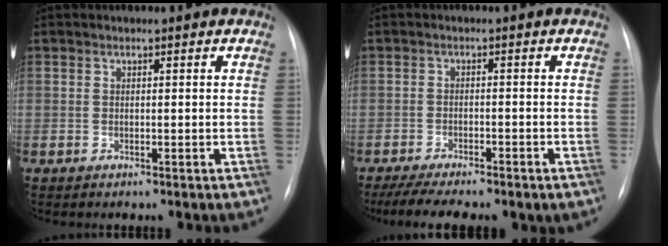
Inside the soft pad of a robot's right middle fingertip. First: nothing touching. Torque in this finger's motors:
{"motor_torque": [1.08, -1.05, 0.18, 0.08]}